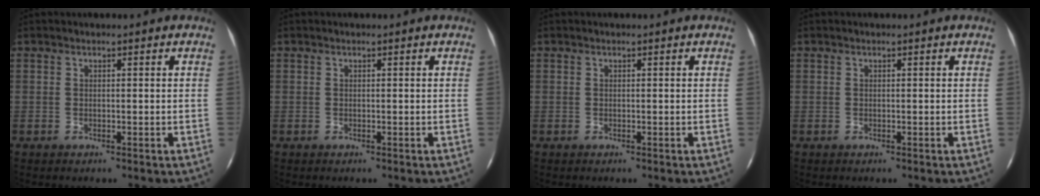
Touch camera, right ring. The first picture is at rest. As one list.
[{"total": 0.0}, {"total": 0.0}, {"total": 0.0}]